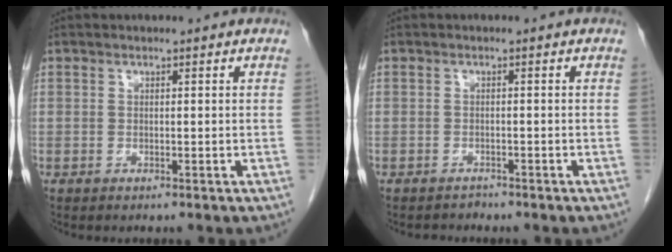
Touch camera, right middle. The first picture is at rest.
{"total": 1.1, "force": [-1.0, 0.4, -0.3], "torque": [0.001, -0.003, -0.017]}